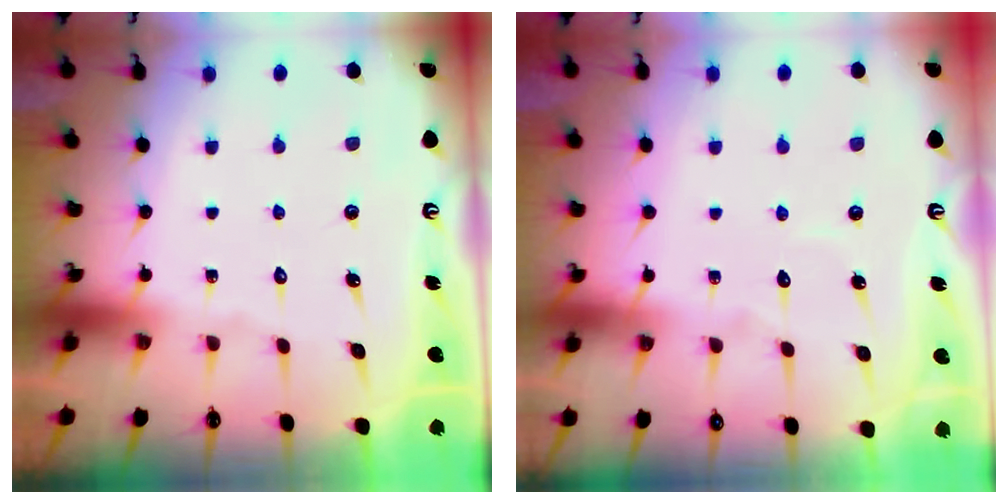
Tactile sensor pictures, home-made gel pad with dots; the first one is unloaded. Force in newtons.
{"total": 2.9, "press": 2.9, "slide": 0.3}